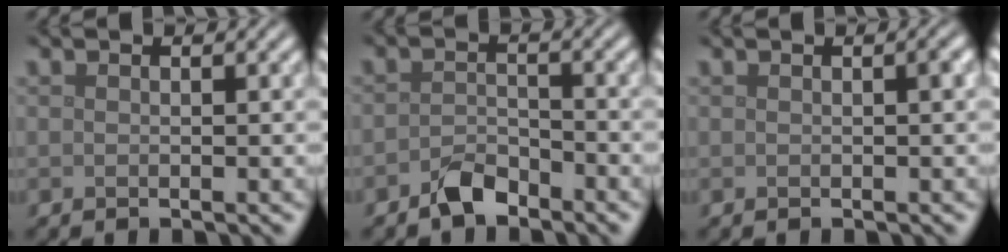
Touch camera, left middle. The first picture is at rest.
{"total": 2.5, "force": [-2.0, 1.1, 1.0], "torque": [-0.017, 0.007, -0.040]}
{"total": 0.8, "force": [0.0, 0.1, 0.8], "torque": [-0.012, 0.004, 0.002]}